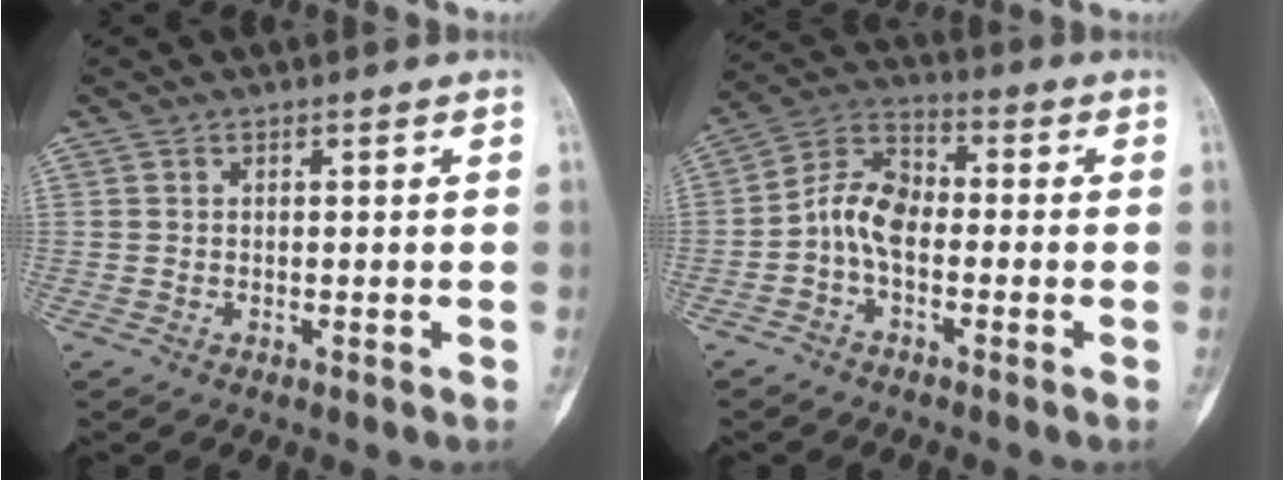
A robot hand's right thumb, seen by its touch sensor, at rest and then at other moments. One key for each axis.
{"total": 8.2, "fx": -1.7, "fy": 5.1, "fz": 6.2, "tx": -0.110, "ty": 0.034, "tz": -0.046}